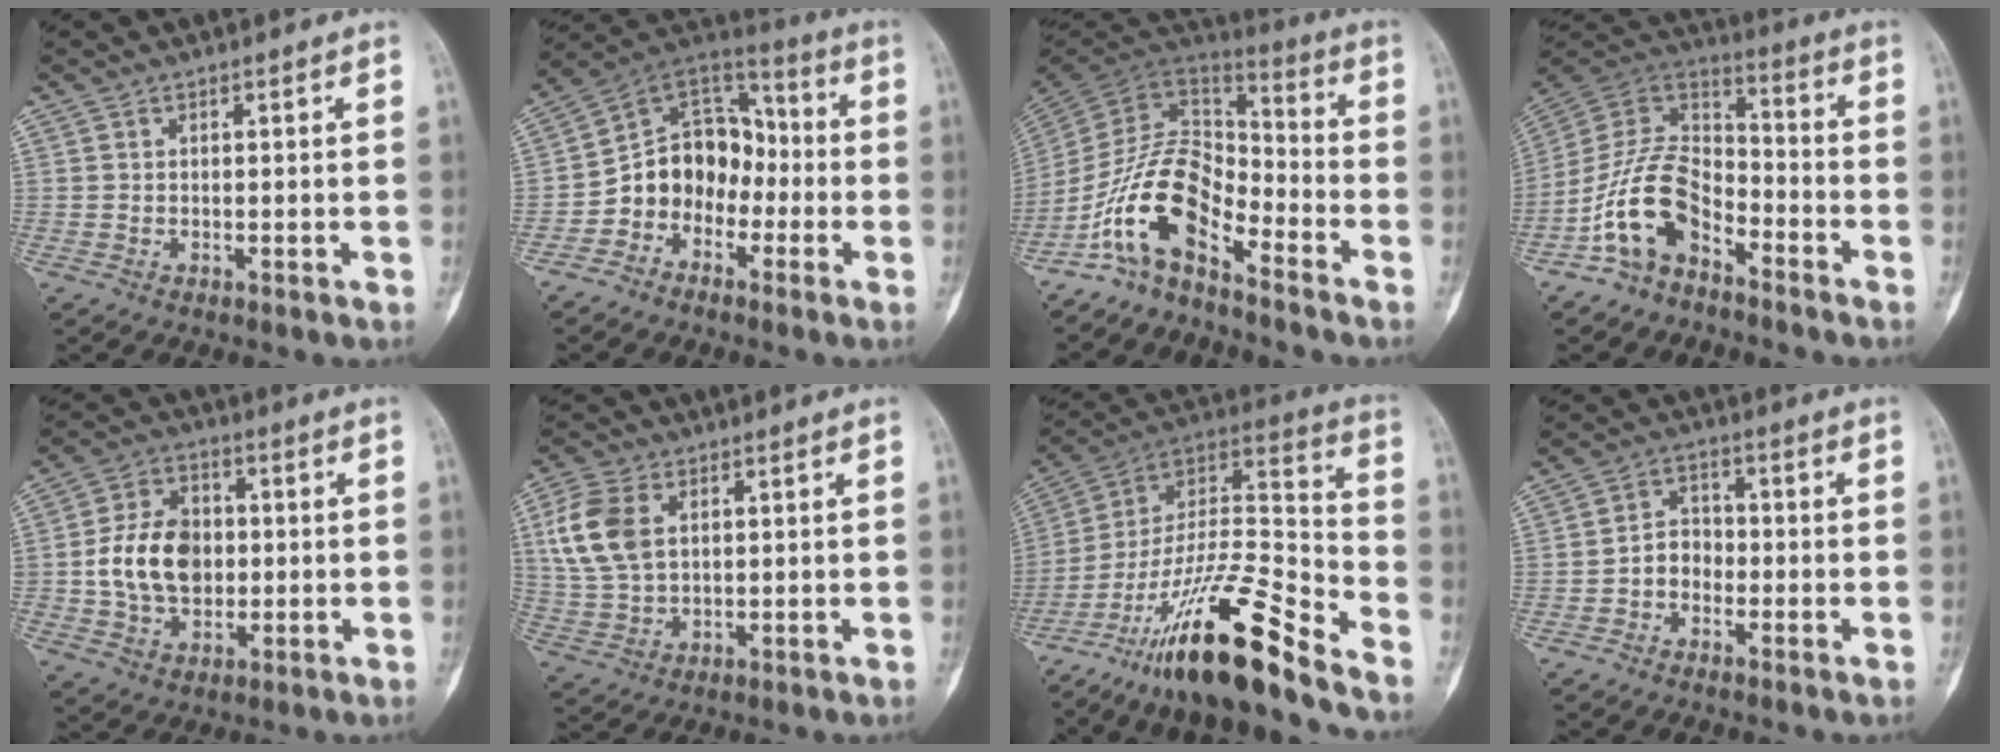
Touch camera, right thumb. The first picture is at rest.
{"total": 13.0, "force": [-3.8, 10.4, 6.7], "torque": [-0.074, 0.078, -0.082]}
{"total": 14.0, "force": [-8.5, 6.4, 9.2], "torque": [-0.156, 0.092, -0.171]}
{"total": 14.1, "force": [-7.6, 8.1, 8.7], "torque": [-0.154, 0.075, -0.155]}
{"total": 13.1, "force": [-0.1, 9.6, 8.9], "torque": [-0.133, 0.015, -0.001]}
{"total": 11.2, "force": [3.0, 7.3, 8.0], "torque": [-0.163, 0.000, 0.063]}
{"total": 23.3, "force": [-16.8, 4.0, 15.7], "torque": [-0.308, 0.082, -0.298]}
{"total": 4.6, "force": [-1.6, 3.7, 2.2], "torque": [-0.015, 0.026, -0.039]}